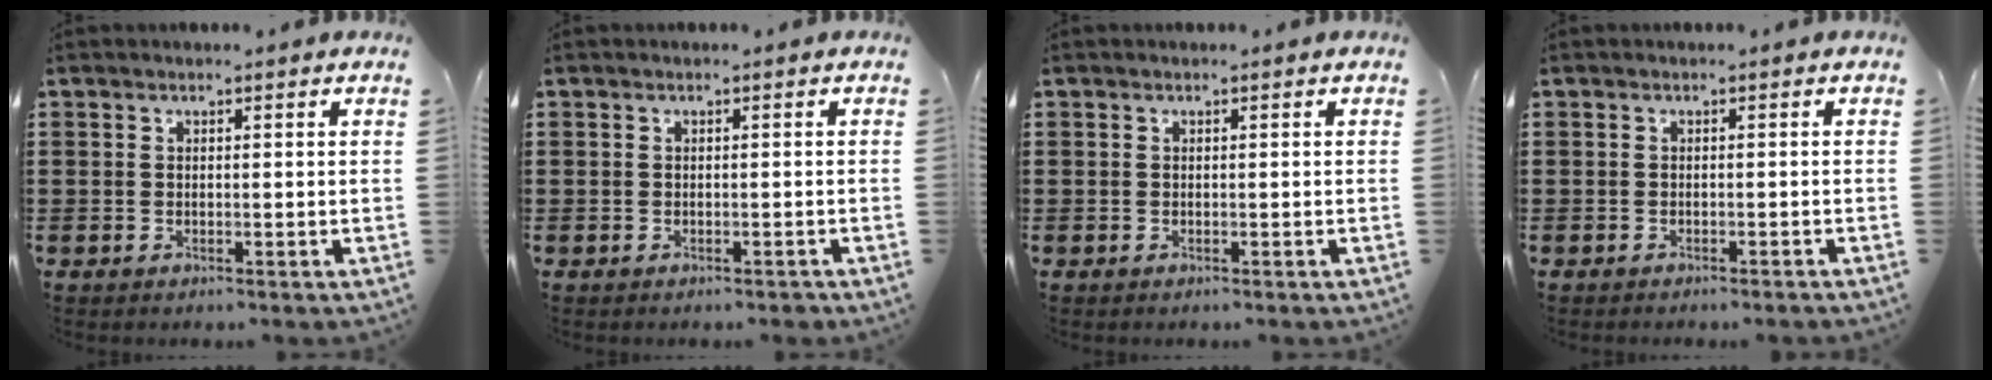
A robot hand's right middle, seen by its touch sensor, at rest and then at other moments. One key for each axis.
{"total": 0.6, "fx": -0.4, "fy": 0.3, "fz": 0.2, "tx": -0.004, "ty": 0.000, "tz": -0.009}
{"total": 0.0}
{"total": 0.7, "fx": -0.7, "fy": 0.0, "fz": 0.0, "tx": -0.002, "ty": 0.002, "tz": -0.015}